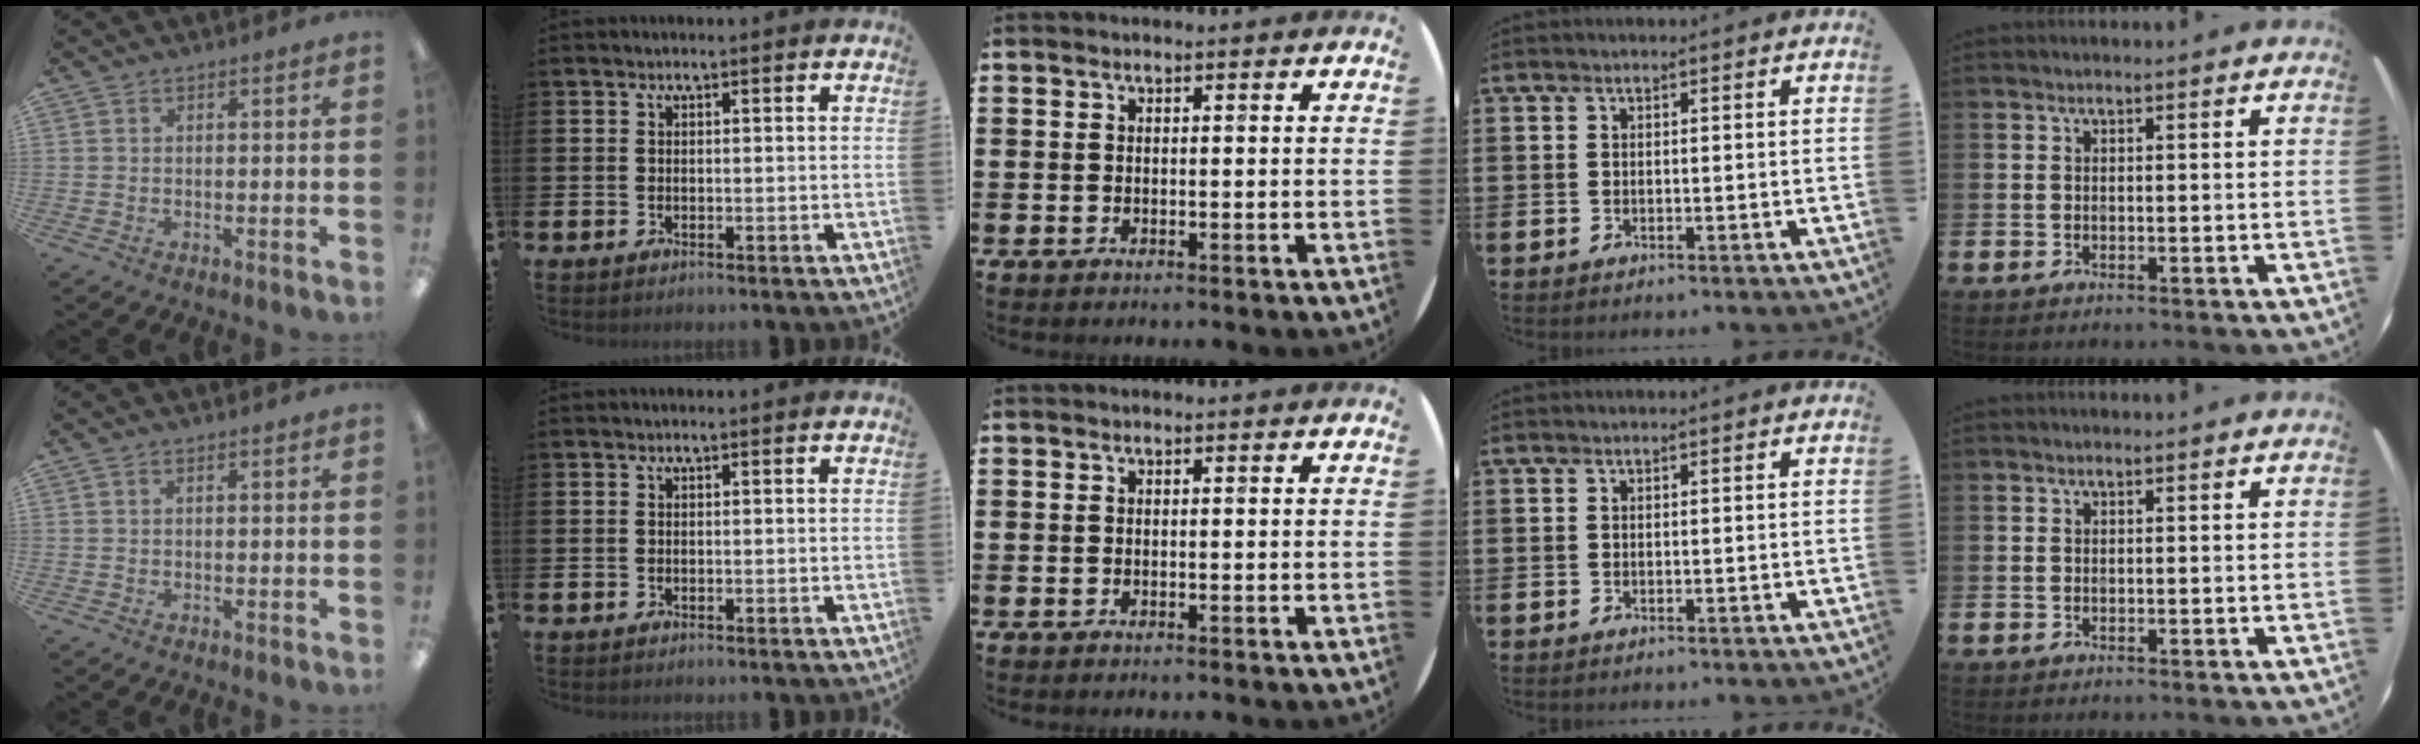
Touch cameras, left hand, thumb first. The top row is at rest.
{}